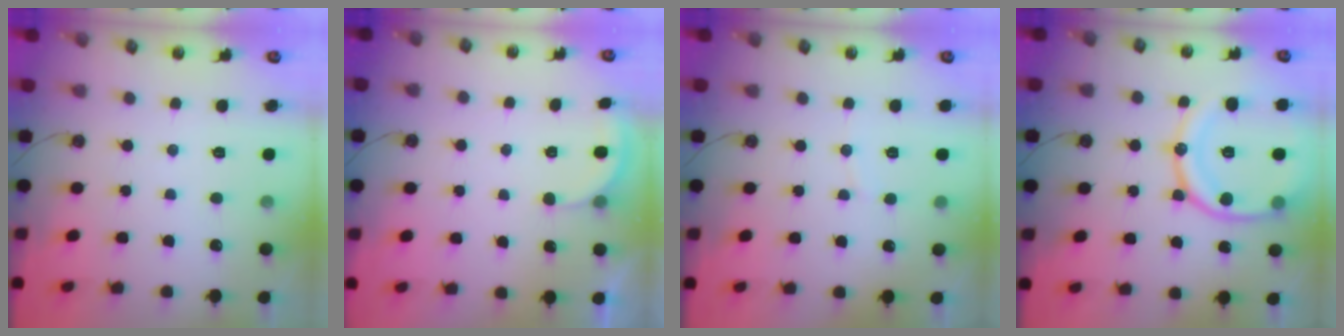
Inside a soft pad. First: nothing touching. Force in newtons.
{"total": 2.6, "press": 2.5, "slide": 0.6}
{"total": 2.5, "press": 2.5, "slide": 0.2}
{"total": 17.4, "press": 17.3, "slide": 1.6}